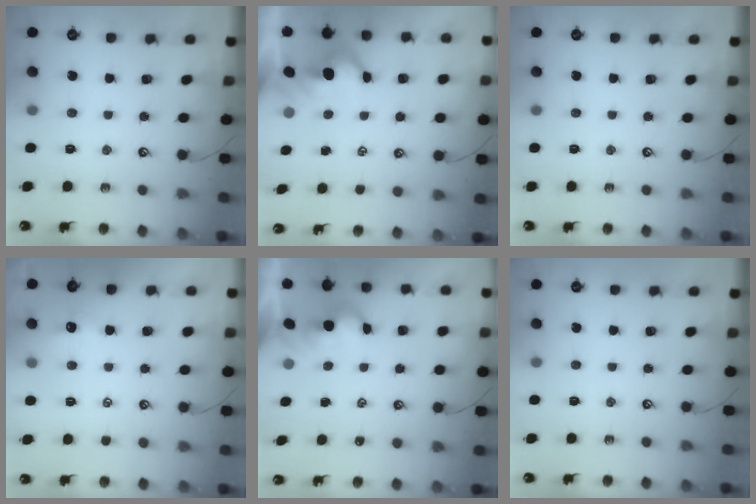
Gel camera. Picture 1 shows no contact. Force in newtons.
{"total": 3.5, "press": 3.5, "slide": 0.6}
{"total": 0.0}
{"total": 1.2, "press": 1.1, "slide": 0.5}
{"total": 2.0, "press": 2.0, "slide": 0.2}
{"total": 0.0}